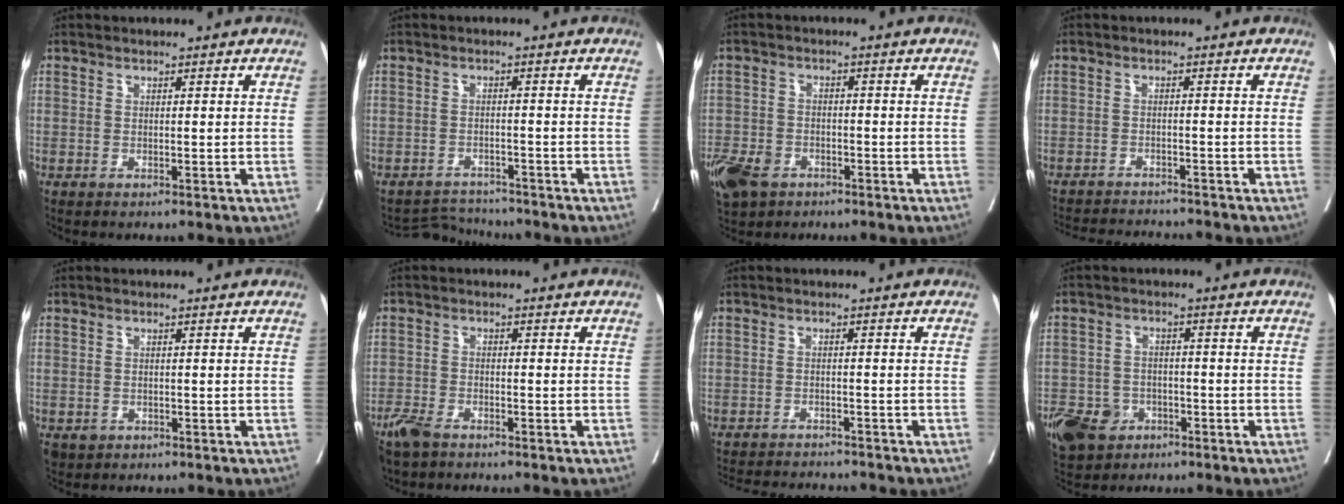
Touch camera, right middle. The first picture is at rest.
{"total": 4.0, "force": [-3.8, -0.1, -1.2], "torque": [0.018, -0.004, -0.061]}
{"total": 9.6, "force": [-5.8, 6.2, 4.5], "torque": [-0.108, -0.005, -0.099]}
{"total": 9.5, "force": [-9.2, 0.5, 2.5], "torque": [-0.036, -0.007, -0.131]}
{"total": 1.7, "force": [-0.8, 1.4, 0.4], "torque": [-0.009, 0.000, -0.008]}
{"total": 4.4, "force": [-3.5, 1.4, 2.2], "torque": [-0.046, -0.006, -0.064]}
{"total": 10.6, "force": [-10.1, 1.3, 3.0], "torque": [-0.050, -0.005, -0.140]}
{"total": 7.7, "force": [-4.5, 5.8, 2.5], "torque": [-0.053, 0.004, -0.073]}